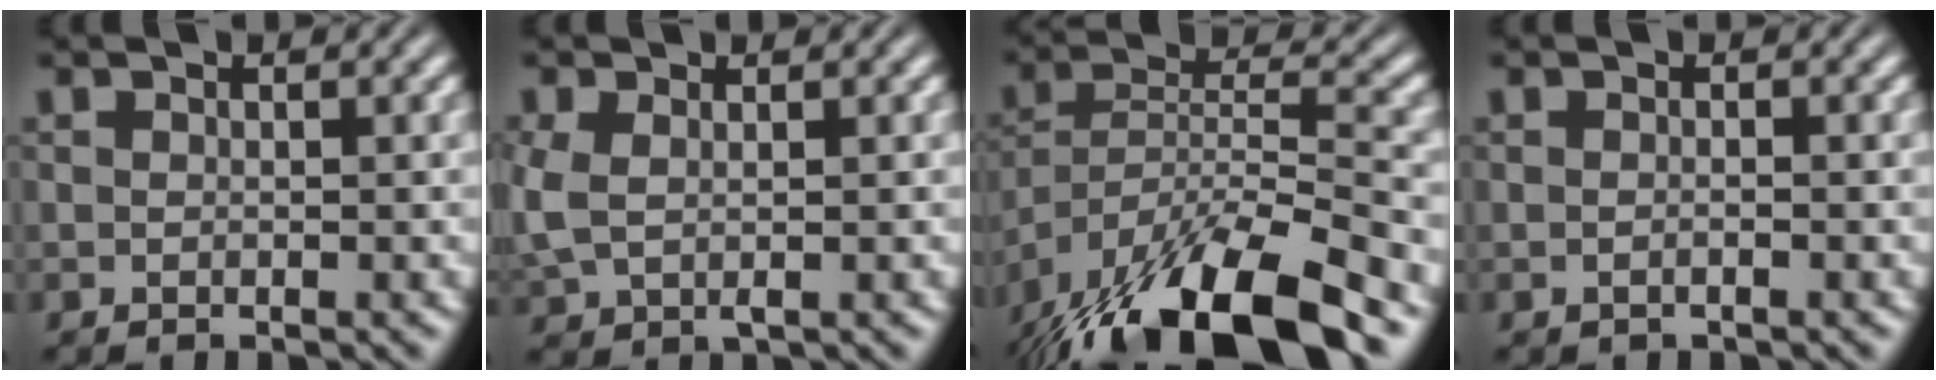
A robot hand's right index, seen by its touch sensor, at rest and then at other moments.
{"total": 1.8, "force": [1.0, 0.8, 1.2], "torque": [-0.044, -0.013, 0.030]}
{"total": 11.0, "force": [-5.1, 6.0, 7.7], "torque": [-0.156, -0.043, -0.064]}
{"total": 0.0}